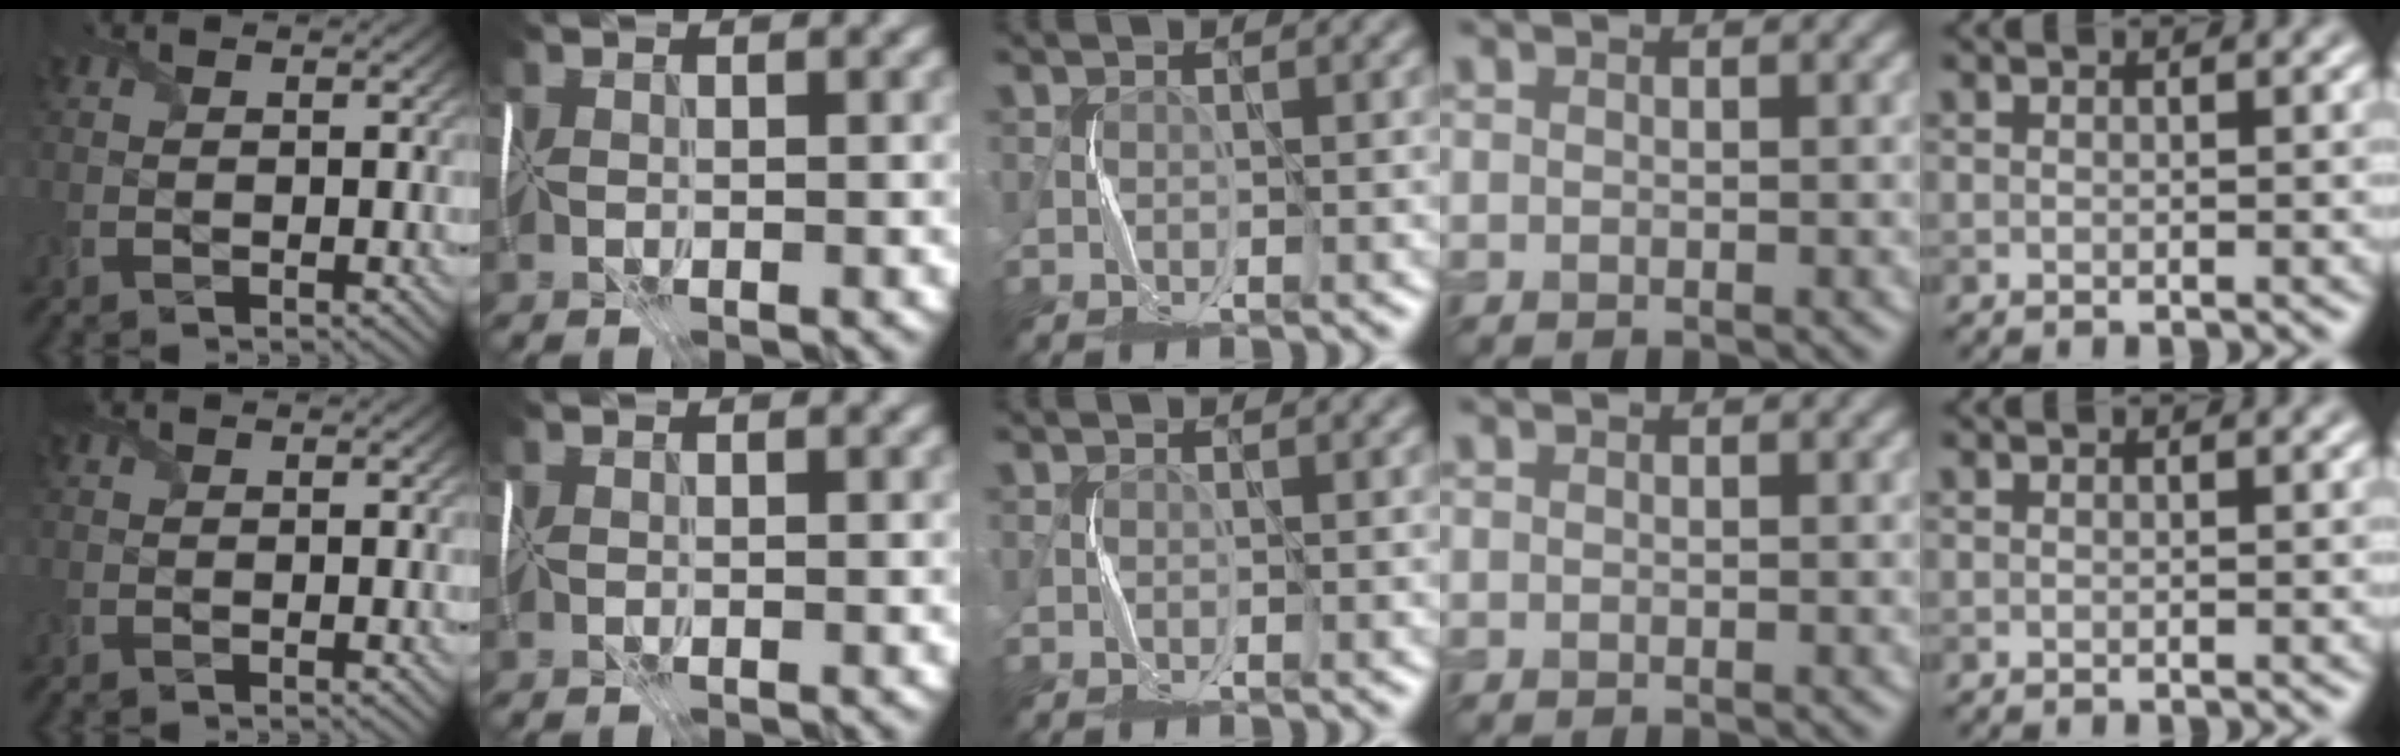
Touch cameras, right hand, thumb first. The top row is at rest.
{}